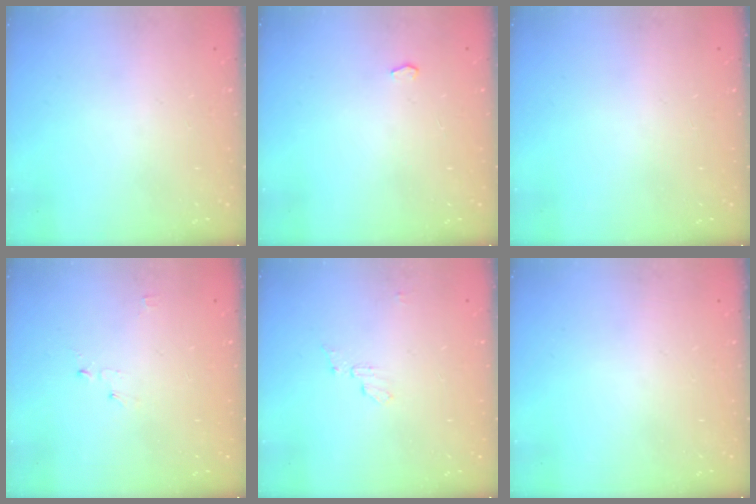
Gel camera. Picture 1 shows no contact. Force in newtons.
{"total": 2.0, "press": 1.9, "slide": 0.3}
{"total": 0.0}
{"total": 2.5, "press": 2.5, "slide": 0.3}
{"total": 4.4, "press": 4.4, "slide": 0.4}
{"total": 0.0}